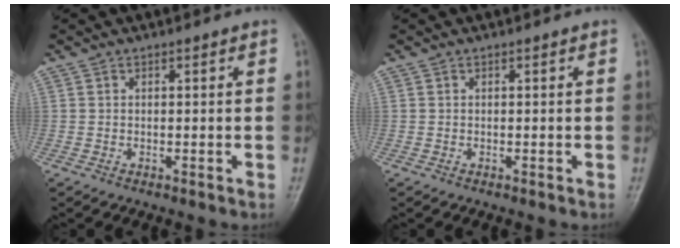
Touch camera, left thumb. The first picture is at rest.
{"total": 0.0}